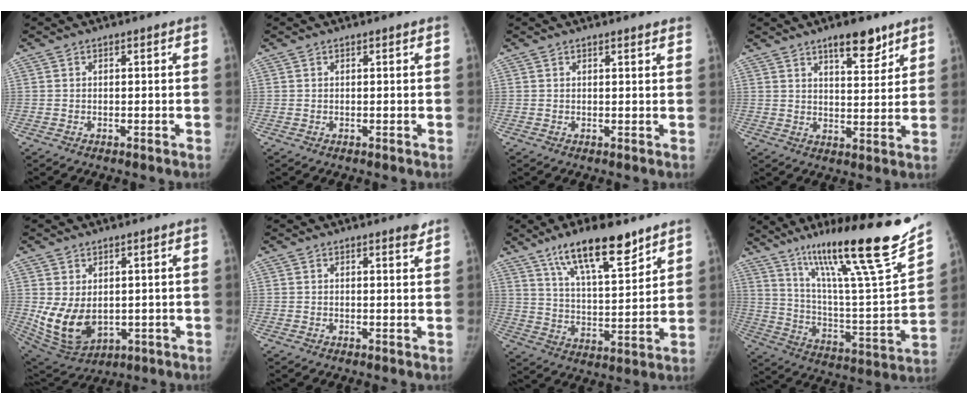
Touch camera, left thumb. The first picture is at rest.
{"total": 0.0}
{"total": 2.0, "force": [1.8, 0.3, 0.9], "torque": [-0.006, -0.004, 0.020]}
{"total": 8.2, "force": [5.8, 2.9, 5.1], "torque": [-0.054, -0.038, 0.088]}
{"total": 10.5, "force": [0.2, 7.2, 7.5], "torque": [-0.131, -0.017, 0.033]}
{"total": 1.8, "force": [1.5, 0.3, 0.9], "torque": [-0.010, -0.011, 0.019]}
{"total": 15.5, "force": [10.5, 4.5, 10.4], "torque": [-0.153, -0.054, 0.187]}
{"total": 28.6, "force": [19.6, 2.7, 20.6], "torque": [-0.305, -0.080, 0.323]}